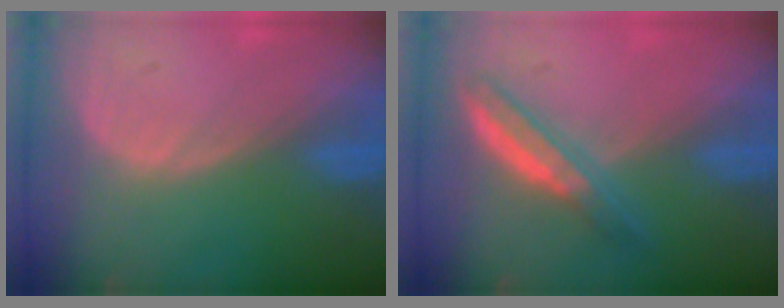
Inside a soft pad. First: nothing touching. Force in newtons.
{"total": 4.8, "press": 4.7, "slide": 0.3}